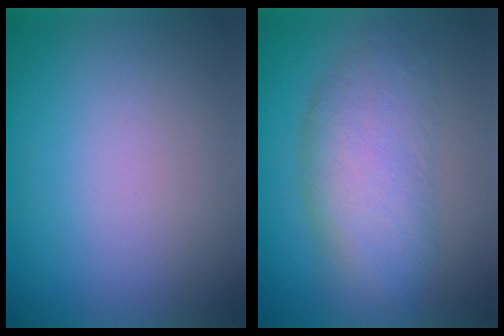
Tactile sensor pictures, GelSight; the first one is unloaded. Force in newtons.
{"total": 7.1}